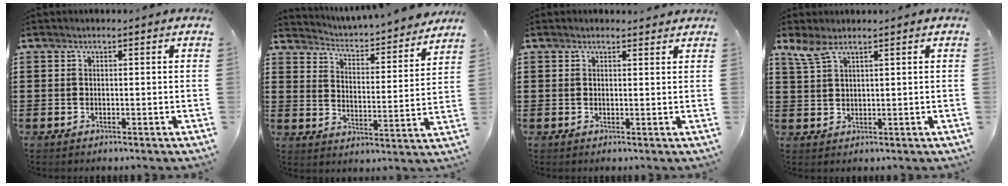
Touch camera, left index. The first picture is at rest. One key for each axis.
{"total": 3.1, "fx": 3.0, "fy": -0.3, "fz": 0.3, "tx": -0.027, "ty": -0.035, "tz": 0.041}
{"total": 1.0, "fx": 1.0, "fy": 0.1, "fz": 0.2, "tx": -0.005, "ty": 0.001, "tz": 0.019}
{"total": 3.7, "fx": 2.4, "fy": 0.9, "fz": 2.6, "tx": -0.059, "ty": 0.001, "tz": 0.044}